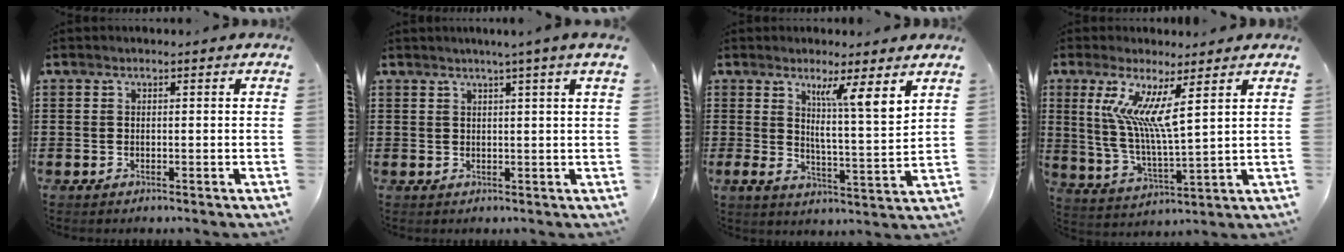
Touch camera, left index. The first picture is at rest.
{"total": 2.2, "force": [1.5, -0.9, 1.3], "torque": [-0.025, -0.006, 0.026]}
{"total": 7.7, "force": [5.0, 0.4, 5.9], "torque": [-0.097, -0.035, 0.077]}
{"total": 8.8, "force": [5.1, 0.5, 7.2], "torque": [-0.154, -0.027, 0.088]}